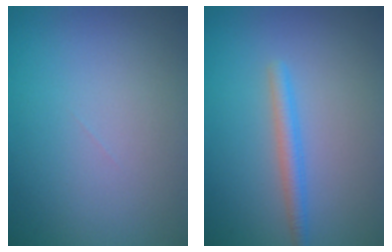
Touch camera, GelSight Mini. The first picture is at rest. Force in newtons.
{"total": 1.9, "press": 1.9, "slide": 0.0}